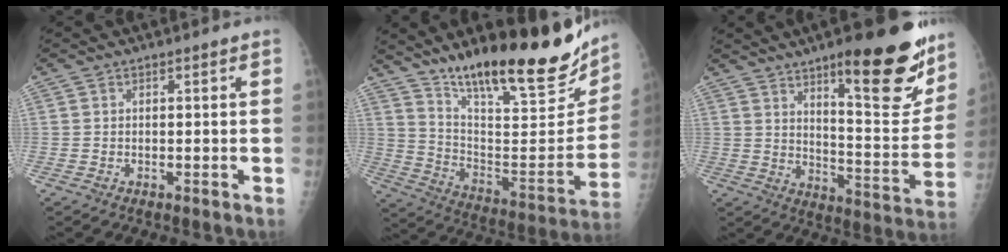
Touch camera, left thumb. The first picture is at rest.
{"total": 26.8, "force": [19.4, 6.0, 17.5], "torque": [-0.238, -0.092, 0.308]}
{"total": 21.8, "force": [13.2, 5.5, 16.4], "torque": [-0.186, -0.082, 0.195]}